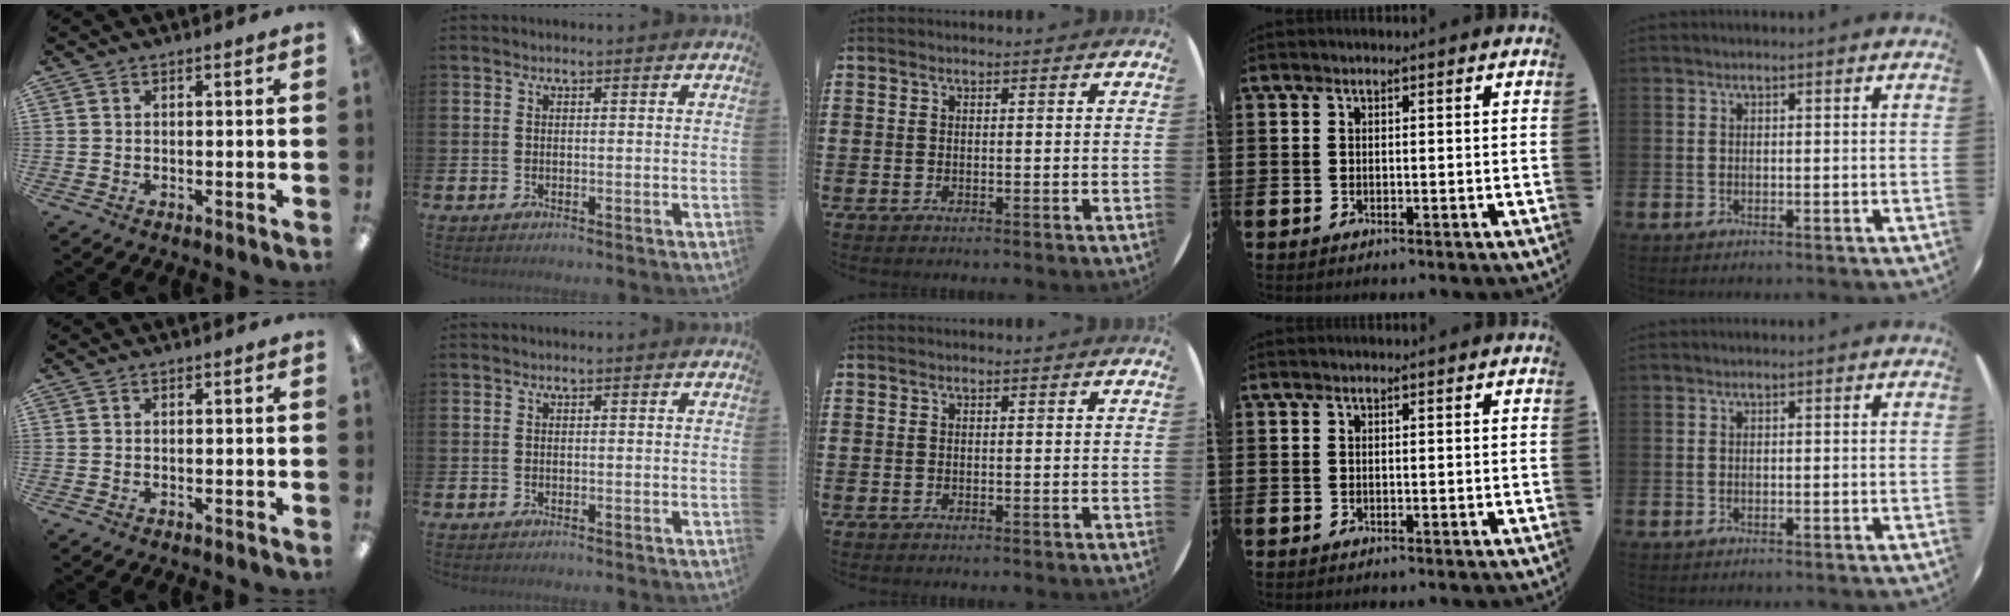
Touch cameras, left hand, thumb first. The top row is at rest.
{}